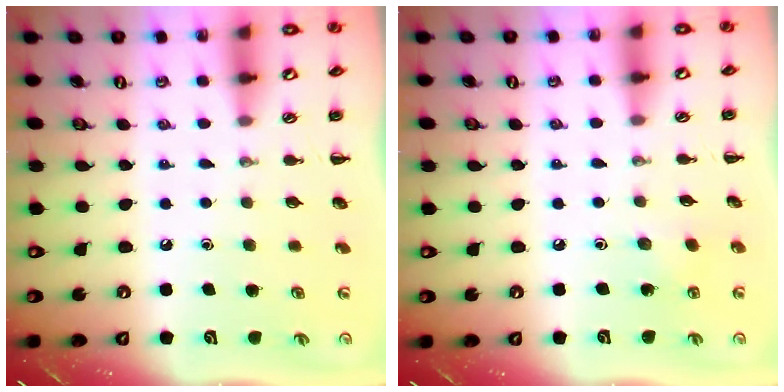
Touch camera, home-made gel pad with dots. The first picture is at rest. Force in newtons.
{"total": 2.4, "press": 2.3, "slide": 0.6}